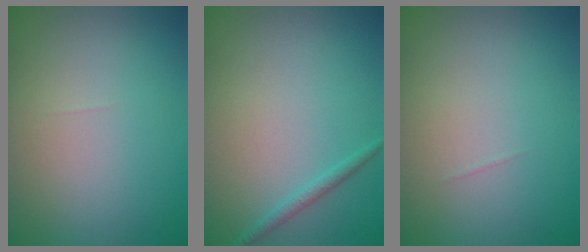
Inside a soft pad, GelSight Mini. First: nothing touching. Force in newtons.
{"total": 1.1, "press": 1.0, "slide": 0.1}
{"total": 0.0}